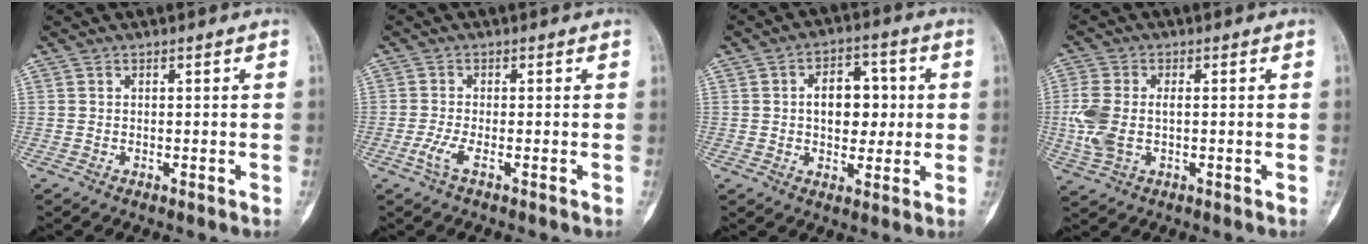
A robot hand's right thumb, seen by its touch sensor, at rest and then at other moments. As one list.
[{"total": 3.0, "force": [-1.3, 0.6, 2.6], "torque": [-0.071, -0.006, -0.033]}, {"total": 9.5, "force": [0.8, 6.1, 7.2], "torque": [-0.066, 0.012, 0.010]}, {"total": 7.8, "force": [-0.7, 4.2, 6.5], "torque": [-0.167, 0.006, -0.012]}]